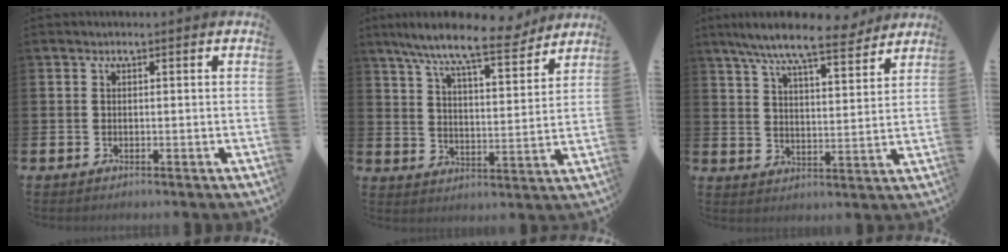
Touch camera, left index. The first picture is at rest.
{"total": 10.2, "force": [9.0, 1.3, 4.7], "torque": [-0.109, -0.052, 0.152]}
{"total": 9.5, "force": [8.6, 1.1, 4.1], "torque": [-0.092, -0.046, 0.150]}